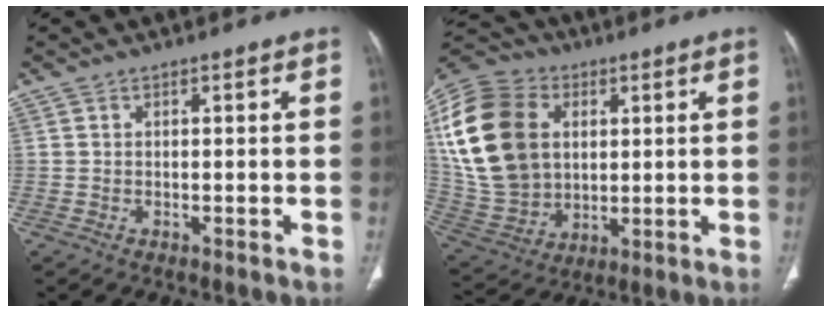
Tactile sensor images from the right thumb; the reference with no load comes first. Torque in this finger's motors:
{"motor_torque": [-0.72, 2.11, 1.70, 0.91, 0.52]}